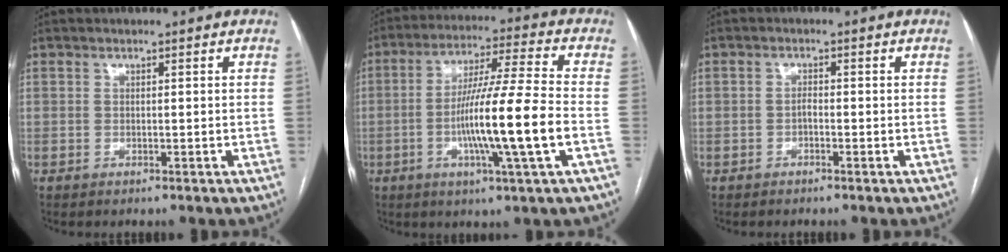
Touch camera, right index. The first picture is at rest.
{"total": 14.5, "force": [-3.3, -1.0, 14.1], "torque": [-0.258, -0.007, -0.067]}
{"total": 0.9, "force": [-0.5, 0.5, 0.6], "torque": [-0.005, 0.004, -0.010]}